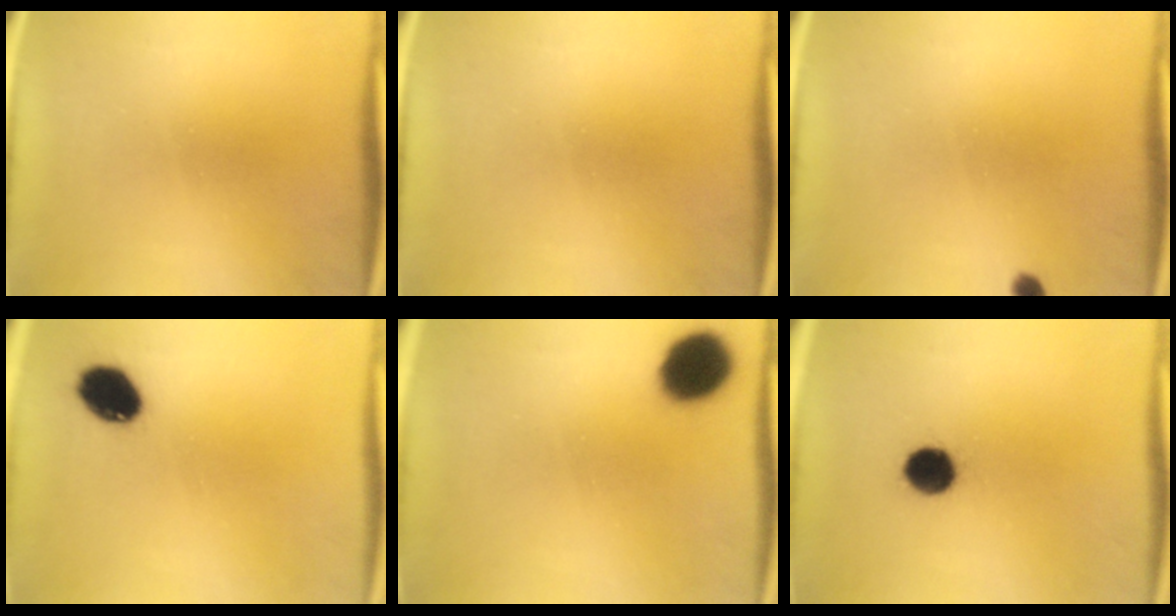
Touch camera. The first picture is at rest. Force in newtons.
{"total": 0.0}
{"total": 1.3}
{"total": 9.0}
{"total": 12.1}
{"total": 7.0}